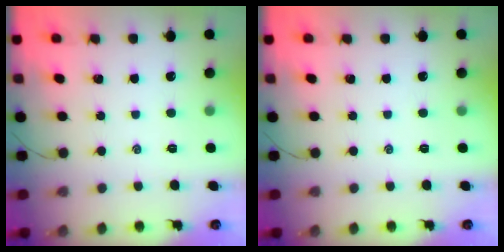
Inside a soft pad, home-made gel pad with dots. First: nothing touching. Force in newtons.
{"total": 0.0}